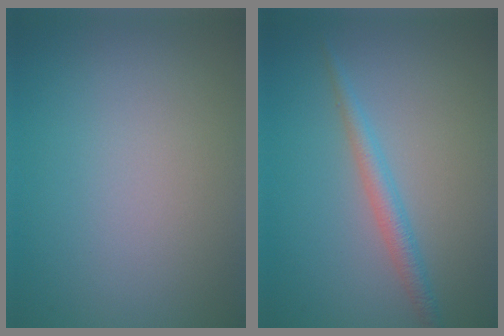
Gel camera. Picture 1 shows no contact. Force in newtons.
{"total": 2.0, "press": 2.0, "slide": 0.0}